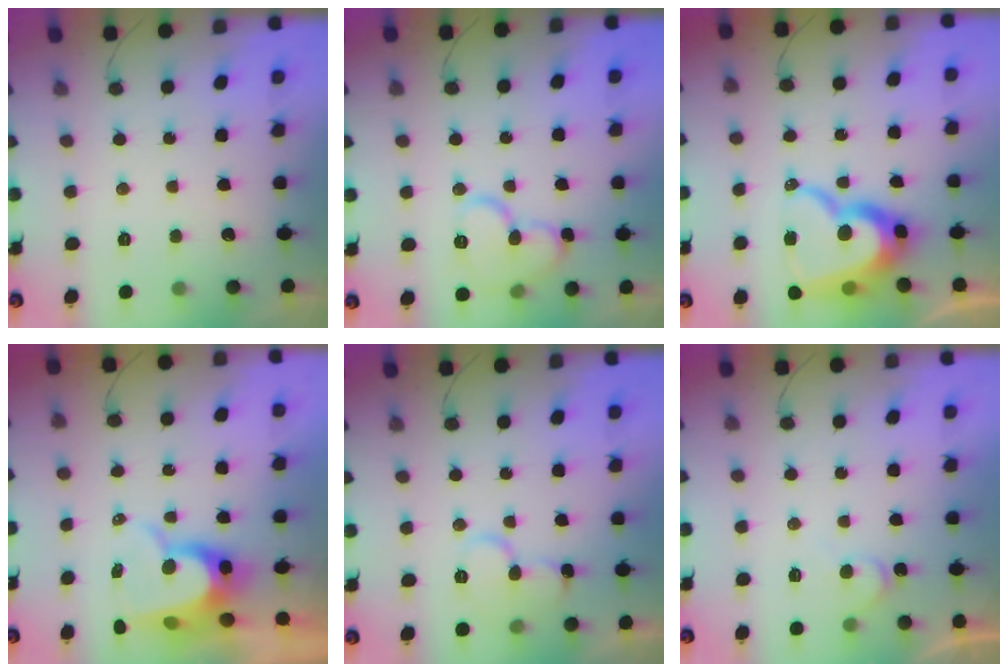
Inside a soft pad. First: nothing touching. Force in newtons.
{"total": 11.4, "press": 11.4, "slide": 0.7}
{"total": 18.6, "press": 18.6, "slide": 1.7}
{"total": 9.7, "press": 9.7, "slide": 1.0}
{"total": 10.9, "press": 10.8, "slide": 1.2}
{"total": 3.8, "press": 3.8, "slide": 0.3}